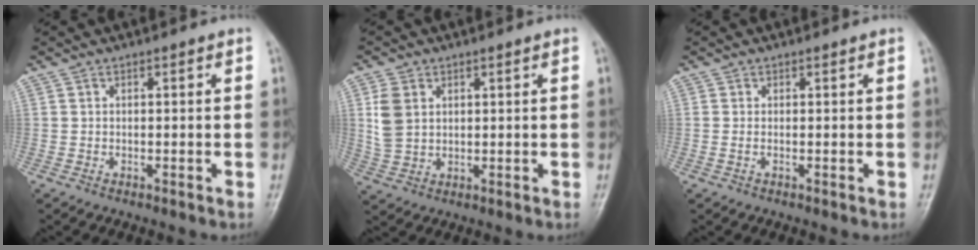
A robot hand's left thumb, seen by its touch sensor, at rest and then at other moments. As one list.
[{"total": 5.9, "force": [1.8, 4.3, 3.7], "torque": [-0.067, -0.003, 0.042]}, {"total": 0.5, "force": [0.0, 0.0, 0.5], "torque": [-0.020, 0.000, 0.000]}]